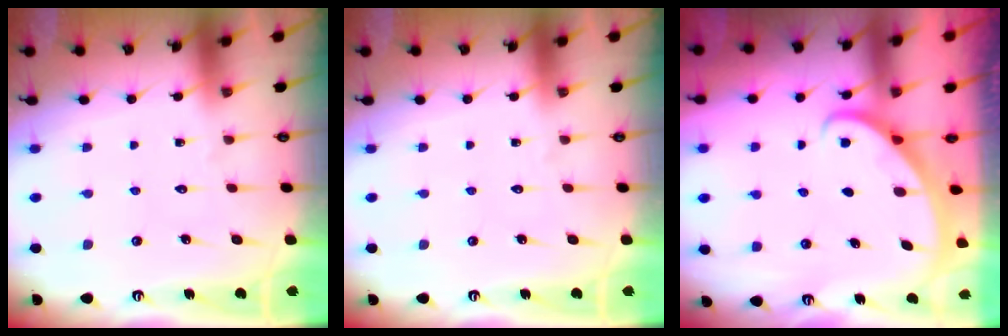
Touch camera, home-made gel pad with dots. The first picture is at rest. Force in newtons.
{"total": 0.0}
{"total": 2.5, "press": 2.5, "slide": 0.1}